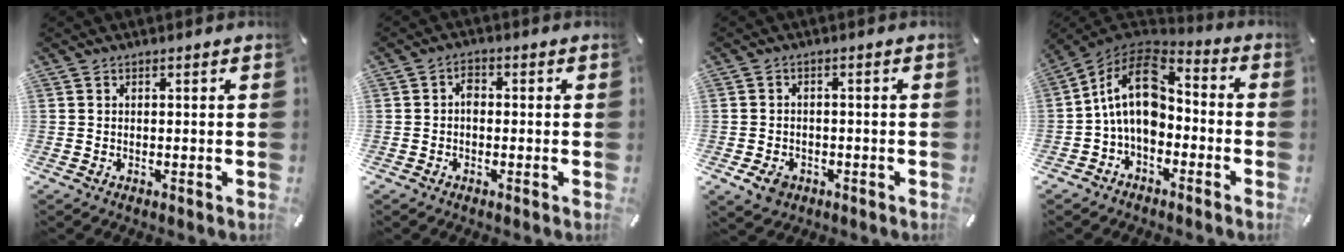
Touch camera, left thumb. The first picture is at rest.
{"total": 2.4, "force": [-0.4, 1.6, 1.7], "torque": [-0.034, 0.008, -0.008]}
{"total": 4.3, "force": [-2.2, 3.2, 1.8], "torque": [-0.042, 0.008, -0.042]}
{"total": 14.3, "force": [-1.3, 9.7, 10.5], "torque": [-0.214, 0.016, -0.027]}